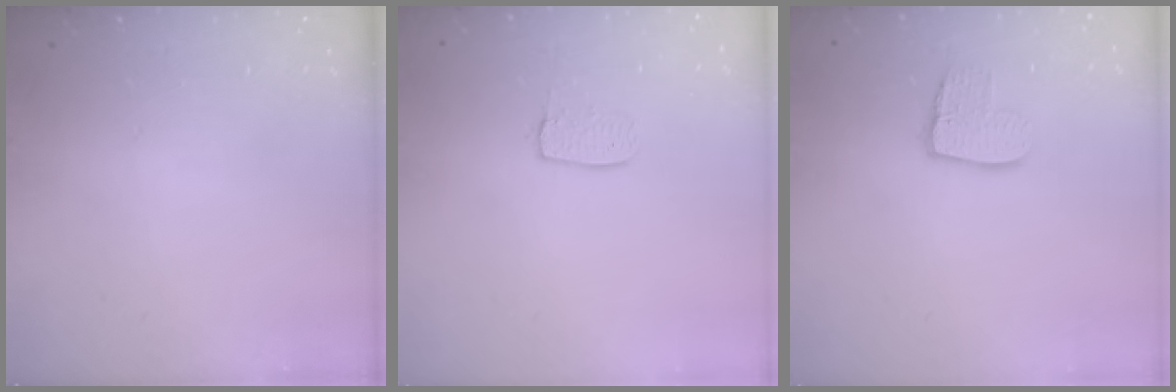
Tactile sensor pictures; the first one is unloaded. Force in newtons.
{"total": 6.6, "press": 6.5, "slide": 0.4}
{"total": 9.8, "press": 9.8, "slide": 0.9}